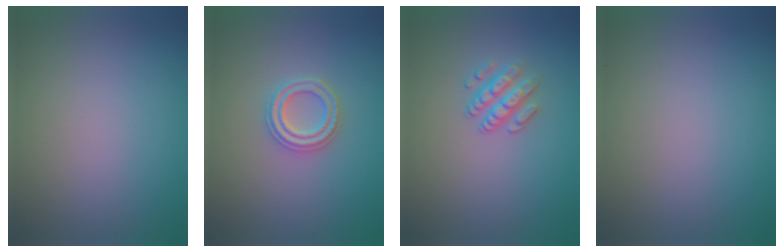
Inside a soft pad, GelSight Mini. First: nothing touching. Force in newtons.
{"total": 2.4, "press": 2.4, "slide": 0.4}
{"total": 2.5, "press": 2.3, "slide": 0.9}
{"total": 0.0}